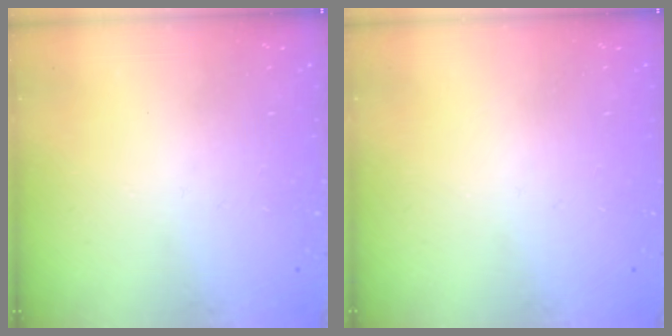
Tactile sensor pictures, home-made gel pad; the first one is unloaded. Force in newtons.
{"total": 0.0}